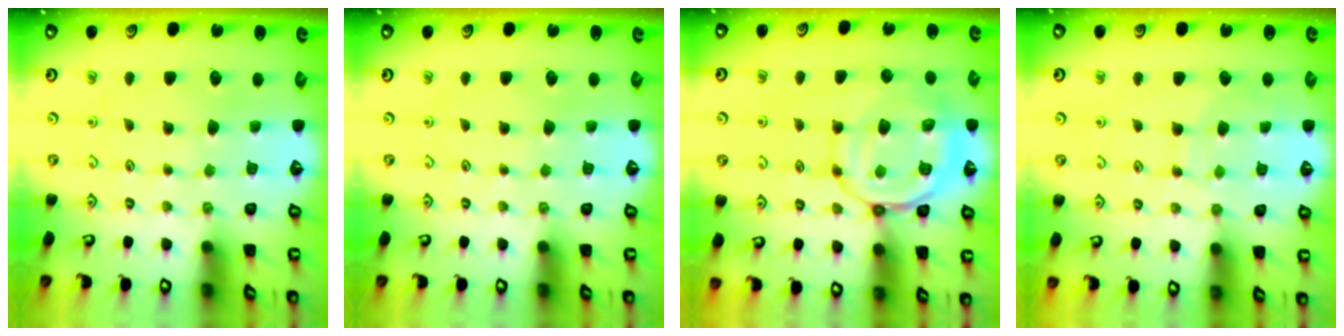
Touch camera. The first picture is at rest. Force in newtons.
{"total": 0.0}
{"total": 12.2, "press": 12.0, "slide": 1.6}
{"total": 6.3, "press": 6.3, "slide": 0.6}